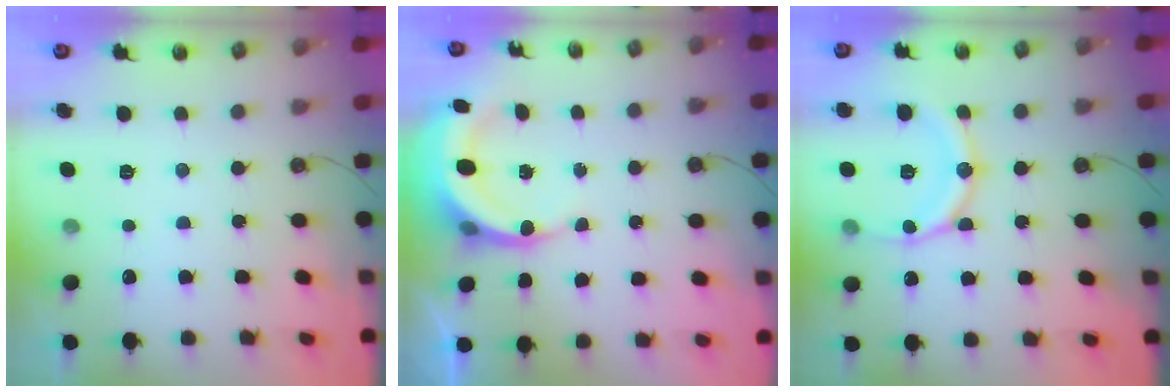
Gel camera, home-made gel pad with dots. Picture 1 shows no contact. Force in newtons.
{"total": 7.2, "press": 7.0, "slide": 1.3}
{"total": 14.9, "press": 14.8, "slide": 1.5}